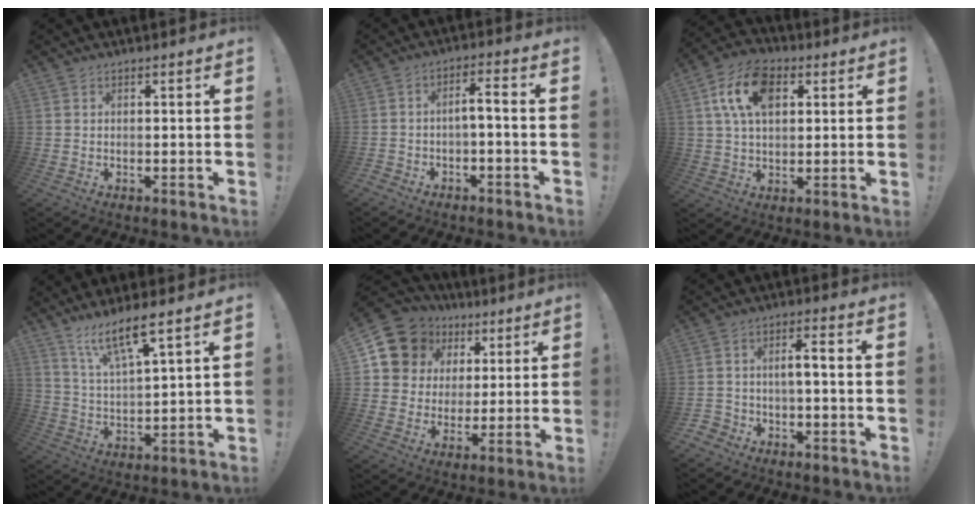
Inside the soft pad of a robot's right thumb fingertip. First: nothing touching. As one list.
[{"total": 4.6, "force": [-2.9, 0.9, 3.4], "torque": [-0.055, 0.007, -0.055]}, {"total": 14.0, "force": [5.0, 8.8, 9.7], "torque": [-0.167, 0.004, 0.094]}, {"total": 10.9, "force": [8.0, 1.5, 7.2], "torque": [-0.123, -0.043, 0.134]}, {"total": 12.8, "force": [5.9, 10.7, 3.8], "torque": [-0.063, -0.033, 0.129]}, {"total": 4.6, "force": [-2.6, 2.1, 3.1], "torque": [-0.061, 0.006, -0.053]}]